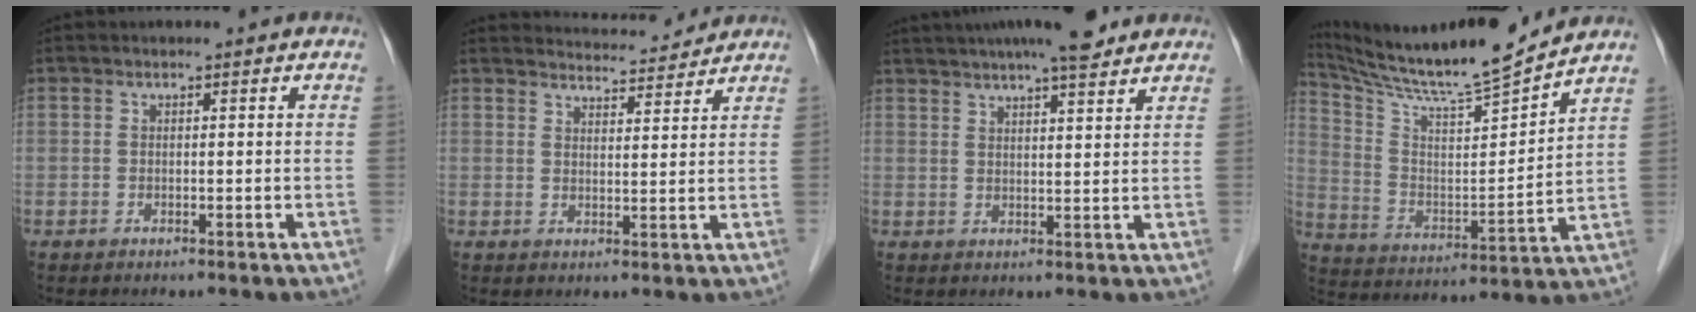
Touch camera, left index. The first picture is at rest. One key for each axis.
{"total": 7.5, "fx": 7.4, "fy": 0.6, "fz": 0.7, "tx": -0.014, "ty": 0.012, "tz": 0.098}
{"total": 12.7, "fx": 10.7, "fy": 1.4, "fz": 6.7, "tx": -0.109, "ty": 0.028, "tz": 0.151}
{"total": 16.9, "fx": 15.9, "fy": -1.0, "fz": 5.6, "tx": -0.118, "ty": -0.023, "tz": 0.274}